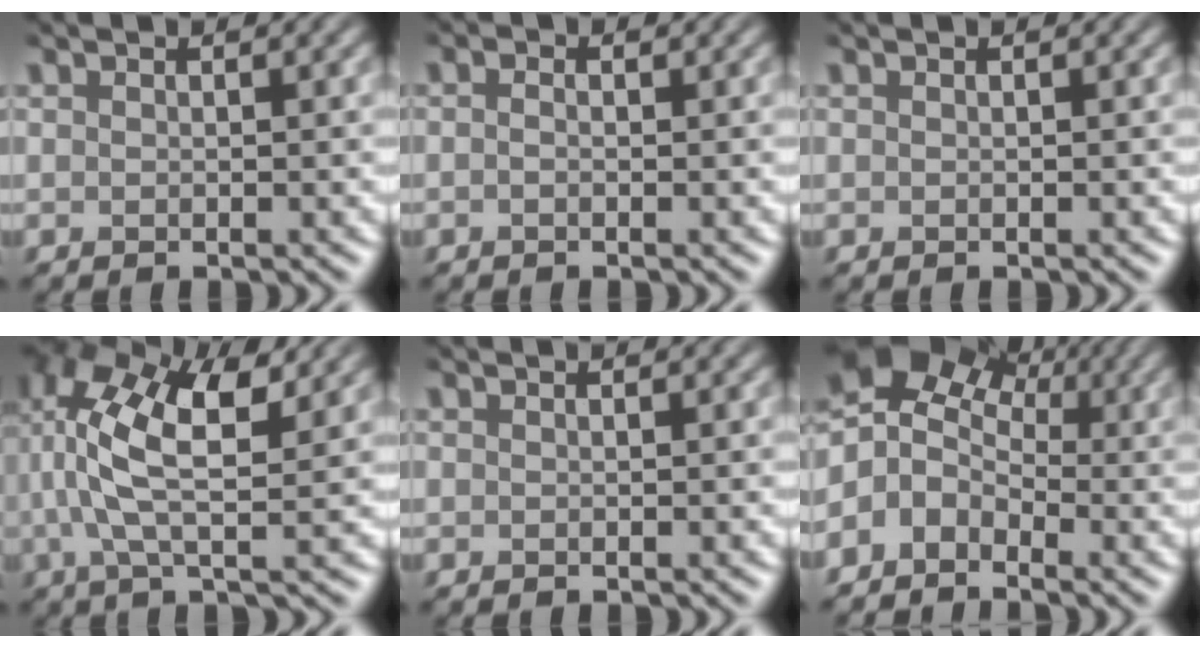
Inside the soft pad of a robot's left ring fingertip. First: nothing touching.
{"total": 1.0, "force": [0.0, 0.6, 0.8], "torque": [-0.010, -0.006, -0.013]}
{"total": 0.0}
{"total": 9.3, "force": [2.6, 3.2, 8.4], "torque": [-0.174, 0.018, 0.042]}
{"total": 0.0}
{"total": 5.6, "force": [-0.6, 4.4, 3.4], "torque": [-0.059, 0.012, -0.037]}